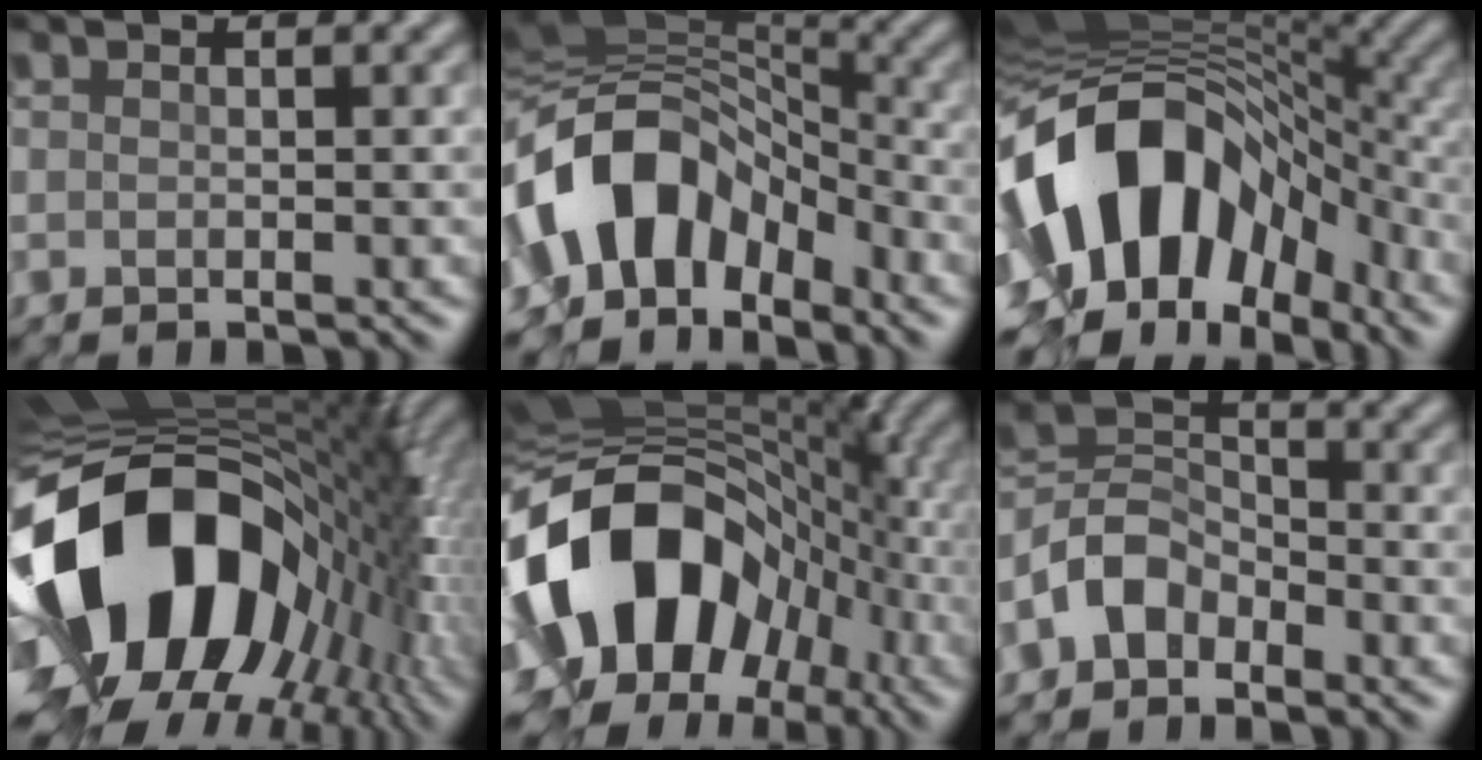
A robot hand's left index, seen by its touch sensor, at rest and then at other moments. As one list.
[{"total": 11.0, "force": [-4.7, 7.3, 6.6], "torque": [-0.116, 0.019, -0.095]}, {"total": 17.9, "force": [-3.0, 11.6, 13.3], "torque": [-0.260, -0.010, -0.039]}, {"total": 18.8, "force": [-3.8, 12.2, 13.9], "torque": [-0.284, -0.027, -0.052]}, {"total": 16.5, "force": [-3.4, 12.0, 10.8], "torque": [-0.198, -0.001, -0.062]}, {"total": 4.5, "force": [-2.8, 2.8, 2.1], "torque": [-0.041, 0.012, -0.067]}]